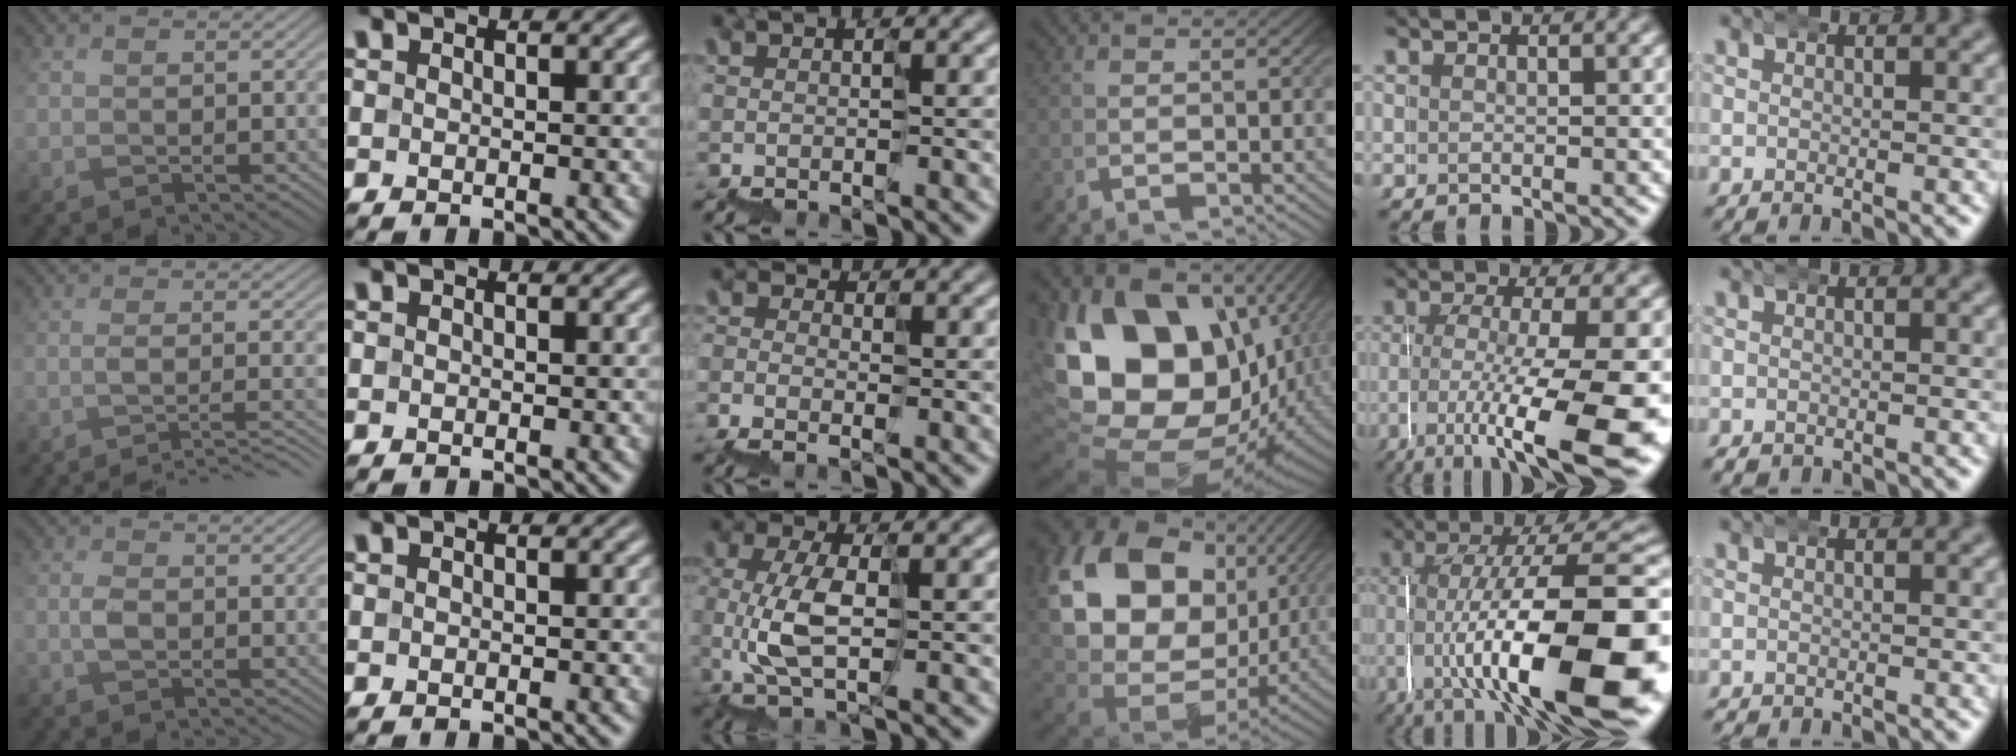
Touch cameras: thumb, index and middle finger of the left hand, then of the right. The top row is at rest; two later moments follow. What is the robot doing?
{"motion": "wrap", "object": "belt"}